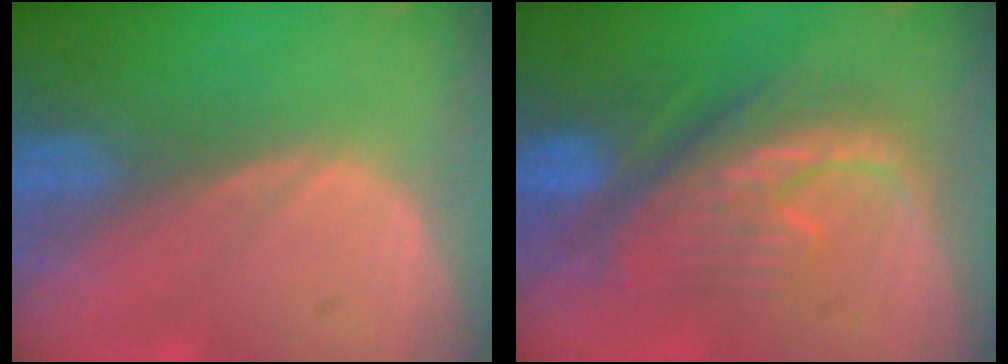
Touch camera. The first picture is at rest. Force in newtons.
{"total": 8.4, "press": 8.3, "slide": 1.4}